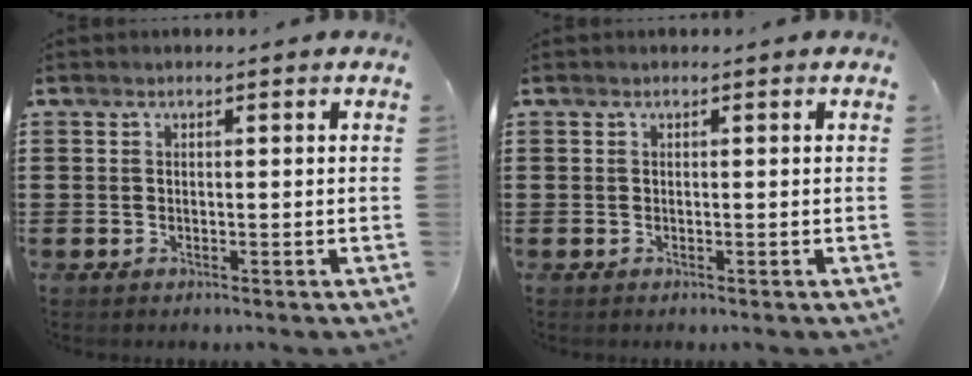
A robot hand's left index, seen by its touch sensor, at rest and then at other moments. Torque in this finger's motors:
{"motor_torque": [0.00, 0.00, 0.00, 0.00]}